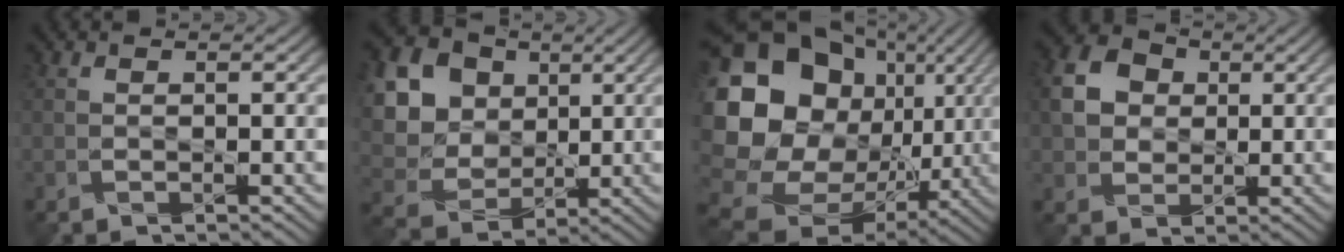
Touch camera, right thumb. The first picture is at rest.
{"total": 18.2, "force": [5.9, 15.0, 8.5], "torque": [-0.283, 0.025, 0.143]}
{"total": 22.3, "force": [3.5, 18.4, 12.1], "torque": [-0.304, -0.004, 0.086]}
{"total": 6.6, "force": [1.2, 5.5, 3.4], "torque": [-0.090, 0.012, 0.013]}